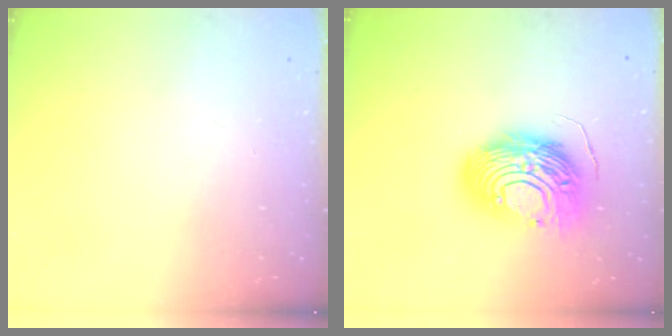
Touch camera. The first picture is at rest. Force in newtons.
{"total": 14.5, "press": 14.4, "slide": 1.5}